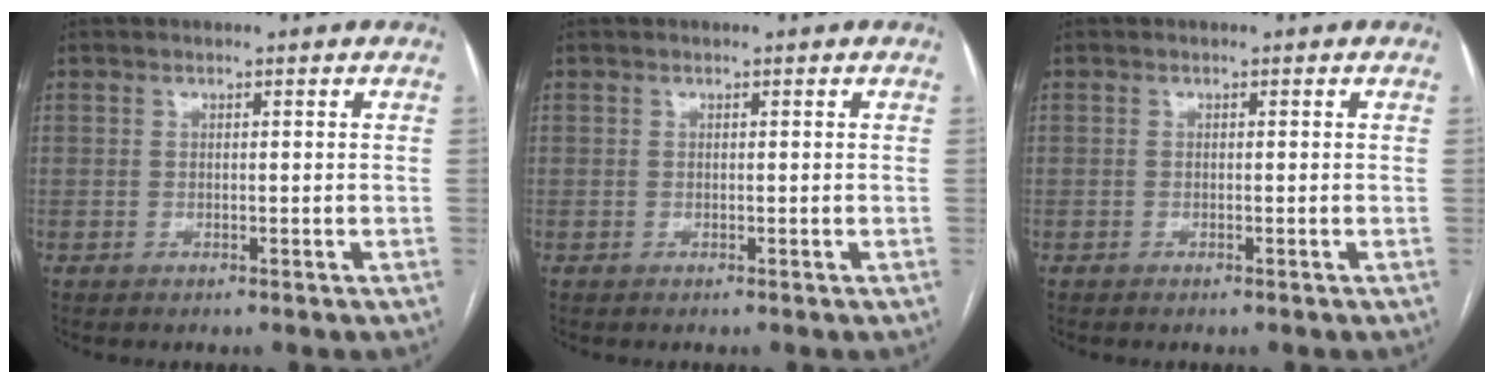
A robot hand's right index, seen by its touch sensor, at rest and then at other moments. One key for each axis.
{"total": 0.0}
{"total": 0.0}